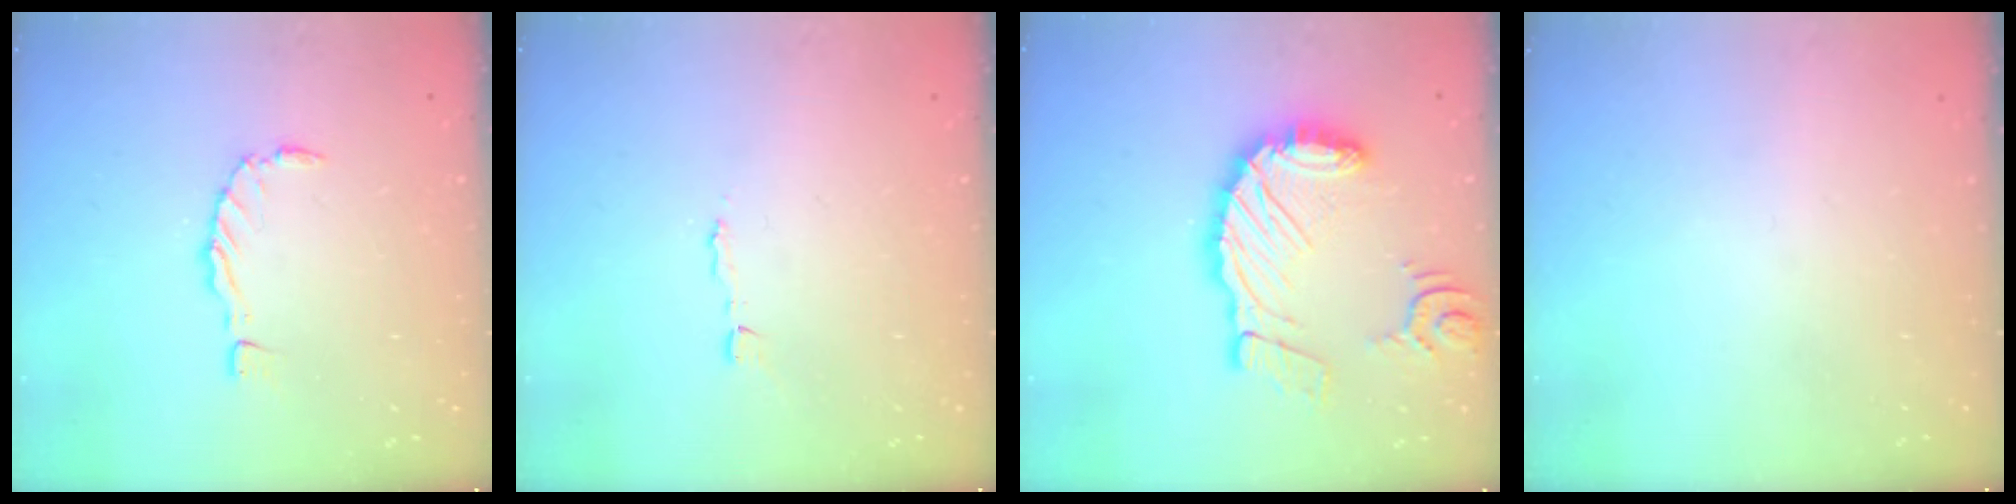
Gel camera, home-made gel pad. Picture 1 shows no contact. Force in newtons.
{"total": 2.1, "press": 2.1, "slide": 0.0}
{"total": 16.9, "press": 16.8, "slide": 2.0}
{"total": 0.0}